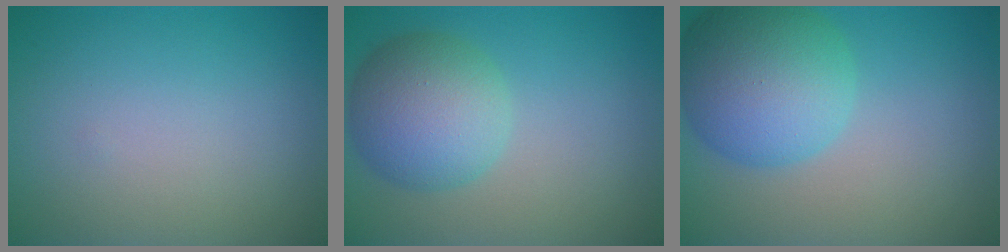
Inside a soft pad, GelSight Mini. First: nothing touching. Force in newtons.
{"total": 6.3, "press": 6.3, "slide": 0.1}
{"total": 8.8, "press": 8.8, "slide": 0.3}